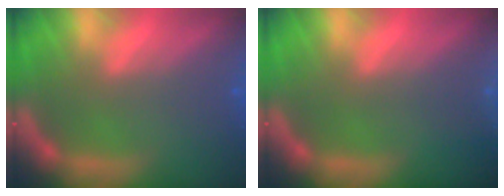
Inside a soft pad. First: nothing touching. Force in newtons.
{"total": 2.4}